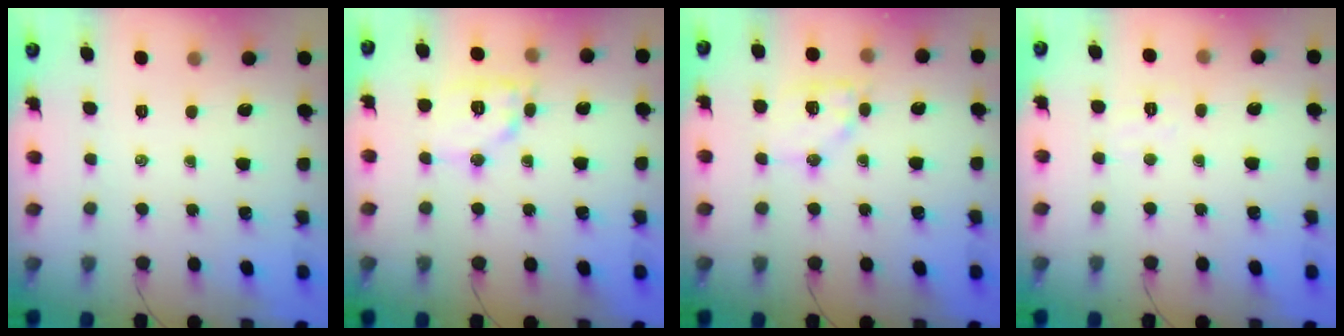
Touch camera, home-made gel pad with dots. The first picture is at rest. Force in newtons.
{"total": 11.7, "press": 11.7, "slide": 0.6}
{"total": 11.2, "press": 11.1, "slide": 1.4}
{"total": 4.4, "press": 4.3, "slide": 1.0}